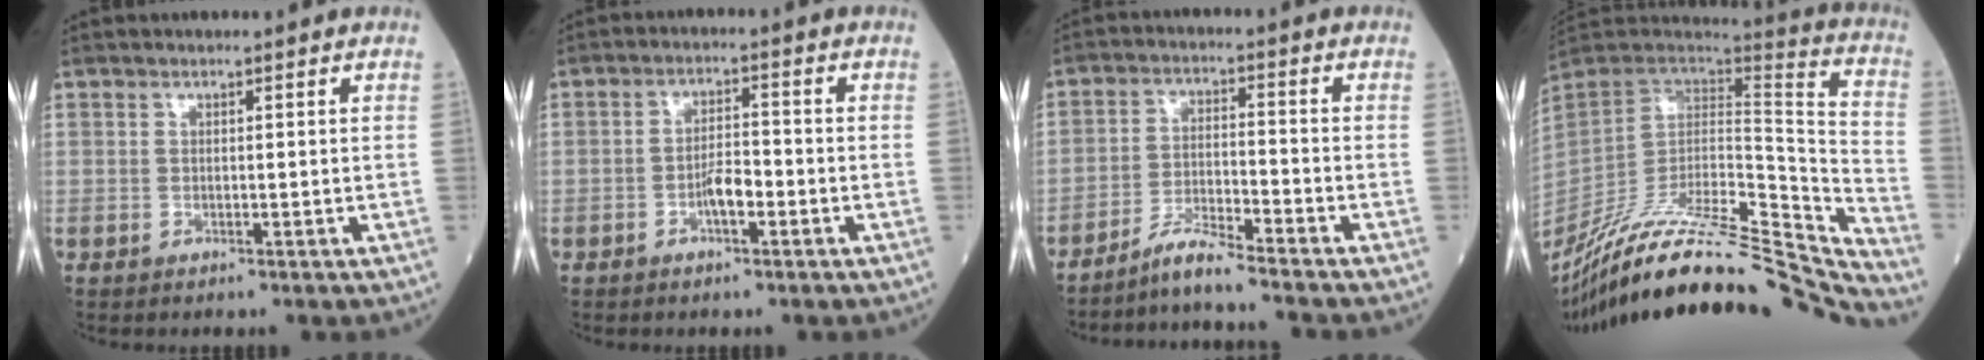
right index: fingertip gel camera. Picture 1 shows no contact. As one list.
[{"total": 3.8, "force": [-1.6, 1.1, 3.3], "torque": [-0.060, 0.005, -0.030]}, {"total": 5.4, "force": [-5.0, -1.1, 1.9], "torque": [-0.038, -0.021, -0.095]}, {"total": 35.4, "force": [-31.8, 2.0, 15.4], "torque": [-0.195, -0.041, -0.473]}]